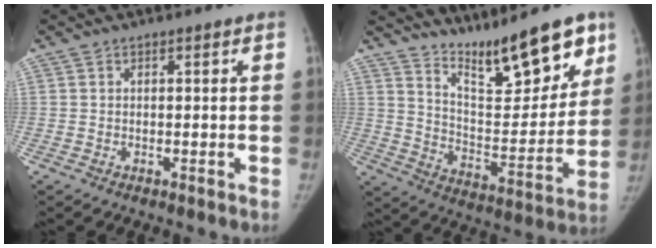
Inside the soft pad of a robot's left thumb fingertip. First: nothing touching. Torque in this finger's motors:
{"motor_torque": [0.41, 0.29, 0.91, -1.77, 0.12]}